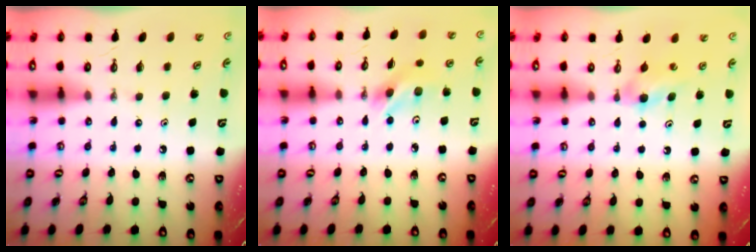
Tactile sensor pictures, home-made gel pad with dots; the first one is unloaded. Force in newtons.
{"total": 6.4, "press": 6.4, "slide": 0.2}
{"total": 5.2, "press": 5.1, "slide": 0.9}